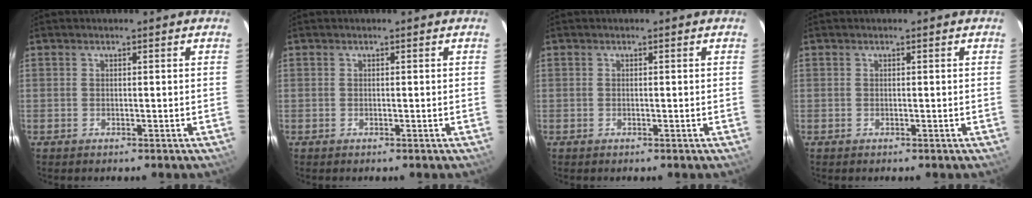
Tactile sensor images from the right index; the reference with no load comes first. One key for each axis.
{"total": 0.0}
{"total": 0.0}
{"total": 0.0}